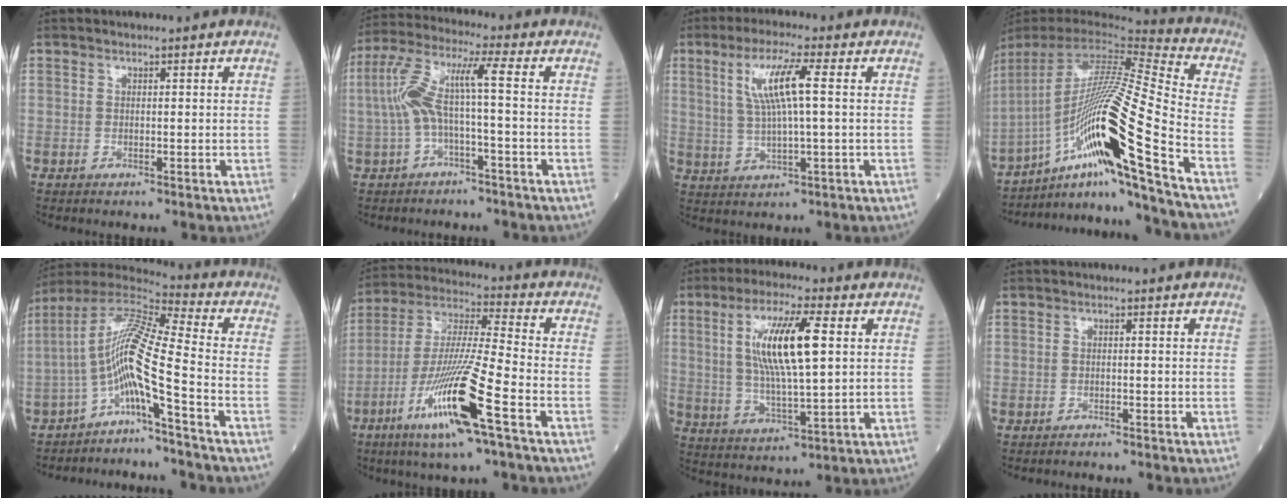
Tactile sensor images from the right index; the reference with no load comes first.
{"total": 8.3, "force": [-1.2, 0.6, 8.2], "torque": [-0.178, 0.038, -0.025]}
{"total": 7.9, "force": [2.0, 0.3, 7.6], "torque": [-0.153, 0.007, 0.040]}
{"total": 22.9, "force": [-11.7, -1.8, 19.6], "torque": [-0.356, -0.014, -0.213]}
{"total": 10.5, "force": [-4.9, -1.2, 9.2], "torque": [-0.181, 0.024, -0.098]}
{"total": 15.7, "force": [-7.4, -0.1, 13.9], "torque": [-0.283, -0.021, -0.139]}
{"total": 12.1, "force": [2.8, 1.8, 11.6], "torque": [-0.225, 0.003, 0.052]}
{"total": 2.2, "force": [-2.1, 0.0, 0.8], "torque": [-0.014, -0.001, -0.026]}